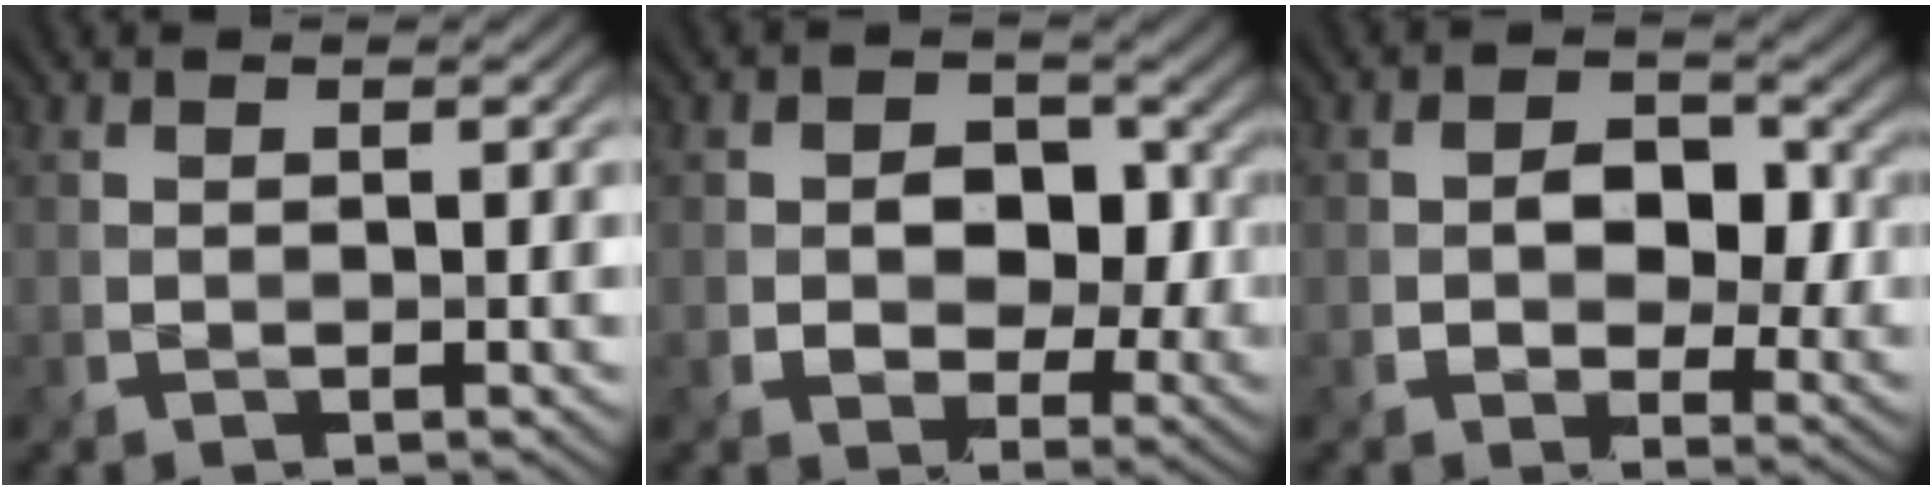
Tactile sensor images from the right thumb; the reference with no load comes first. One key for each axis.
{"total": 8.7, "fx": 1.0, "fy": 6.7, "fz": 5.4, "tx": -0.078, "ty": -0.019, "tz": 0.010}
{"total": 6.6, "fx": 0.9, "fy": 5.0, "fz": 4.2, "tx": -0.067, "ty": -0.010, "tz": 0.008}